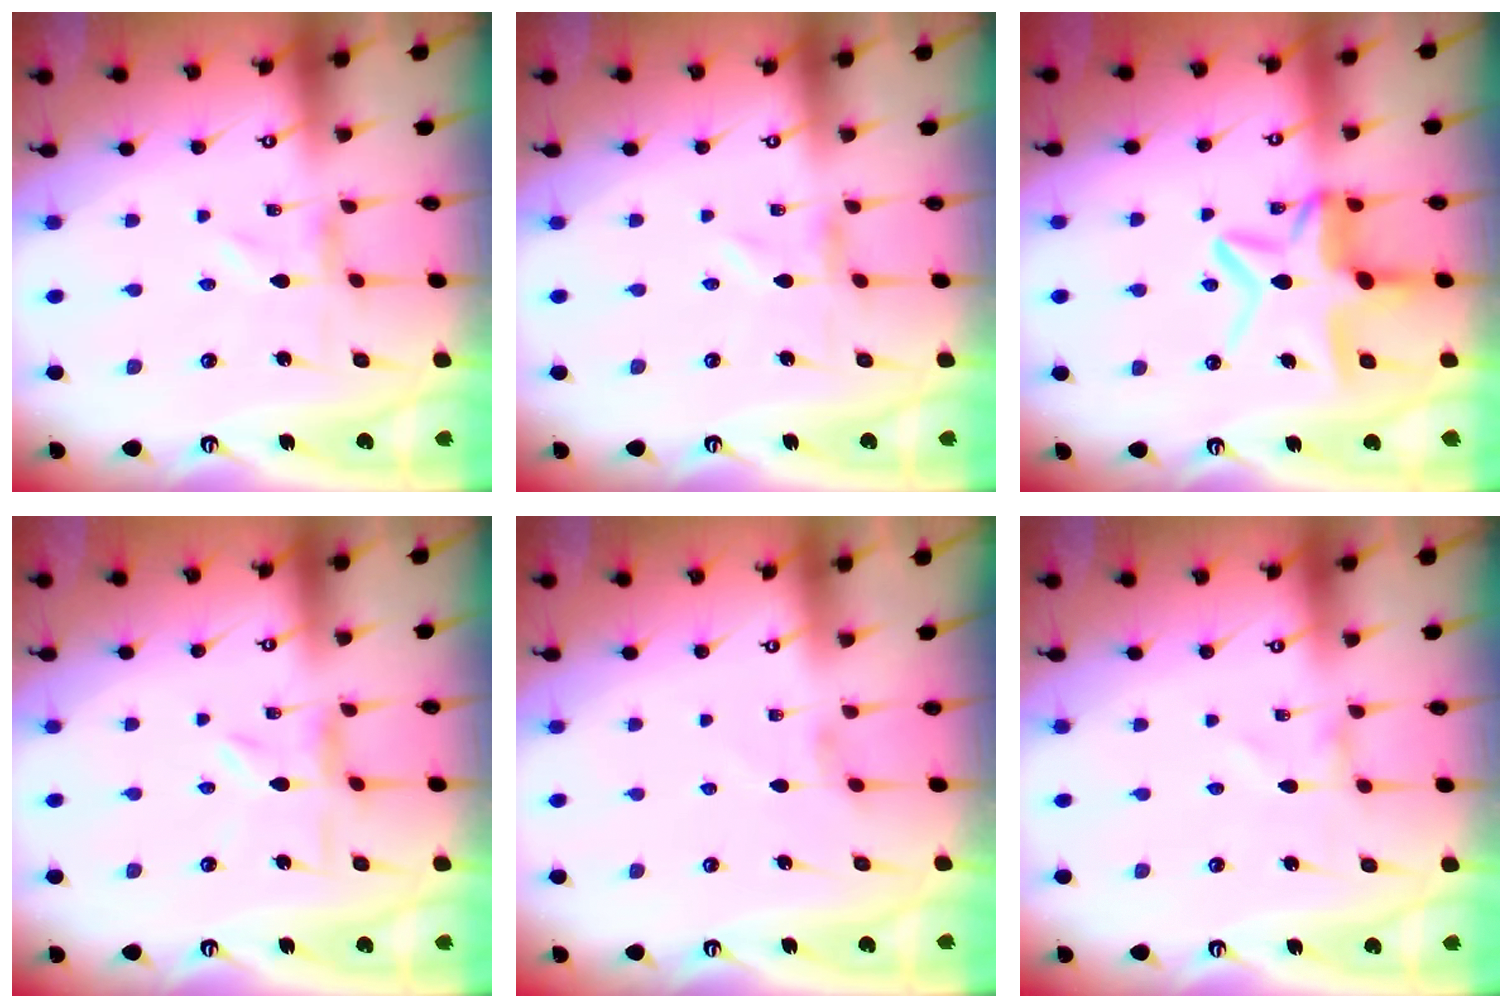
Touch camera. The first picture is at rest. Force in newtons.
{"total": 0.0}
{"total": 13.0, "press": 13.0, "slide": 1.1}
{"total": 3.0, "press": 2.9, "slide": 0.3}
{"total": 1.3, "press": 1.2, "slide": 0.4}
{"total": 0.0}